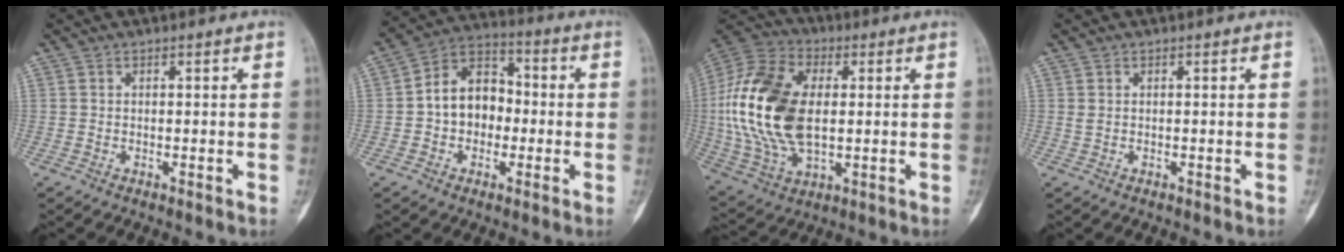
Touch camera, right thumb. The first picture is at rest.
{"total": 11.1, "force": [-0.8, 8.5, 7.1], "torque": [-0.086, 0.038, -0.026]}
{"total": 22.6, "force": [1.2, 13.4, 18.2], "torque": [-0.380, -0.001, 0.025]}
{"total": 0.6, "force": [0.1, 0.4, 0.5], "torque": [-0.016, -0.001, 0.004]}